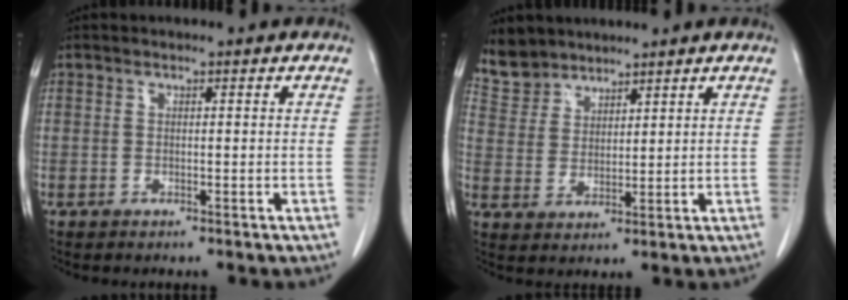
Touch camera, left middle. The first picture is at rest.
{"total": 5.8, "force": [5.3, 2.4, 0.1], "torque": [-0.008, 0.006, 0.116]}